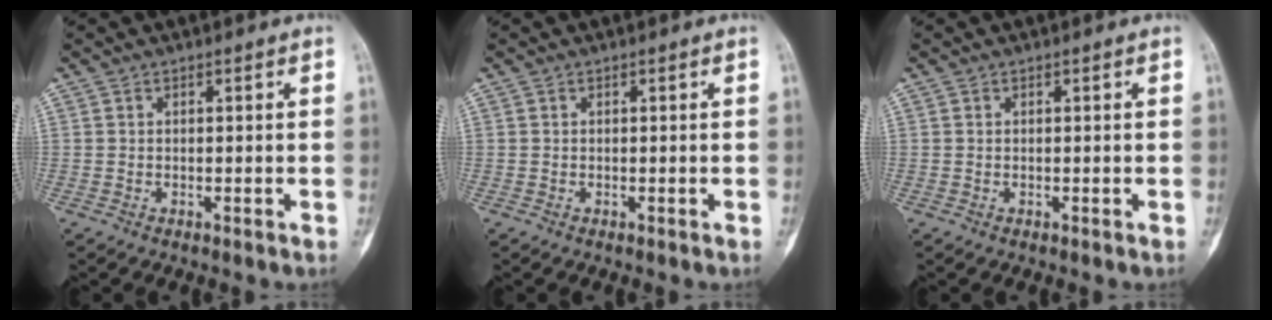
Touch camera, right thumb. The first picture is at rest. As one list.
[{"total": 0.0}, {"total": 0.0}]